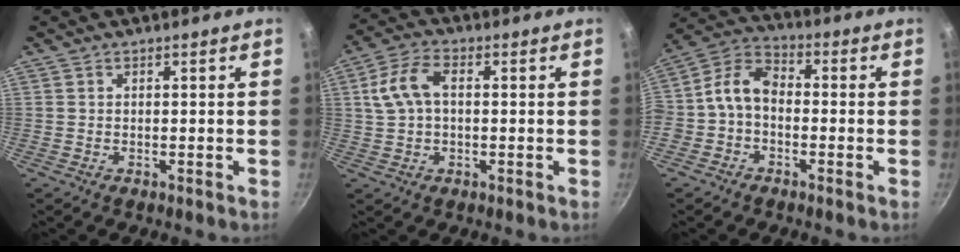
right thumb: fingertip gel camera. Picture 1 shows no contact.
{"total": 8.0, "force": [1.1, 4.9, 6.3], "torque": [-0.127, 0.022, 0.016]}
{"total": 8.4, "force": [-1.5, 6.2, 5.5], "torque": [-0.094, 0.040, -0.045]}